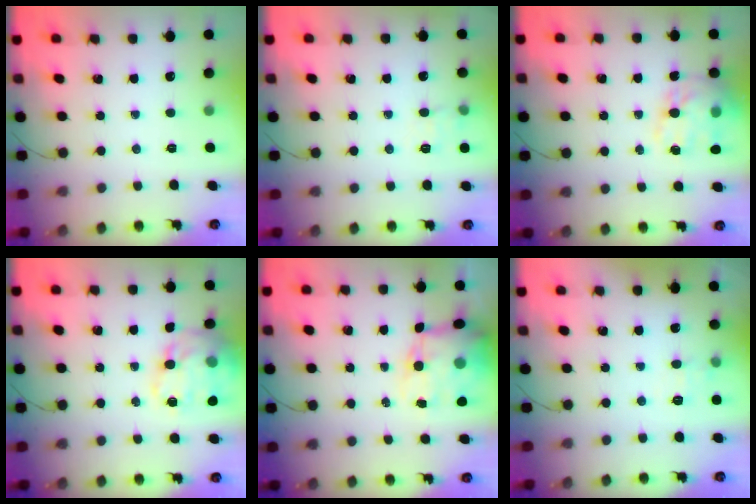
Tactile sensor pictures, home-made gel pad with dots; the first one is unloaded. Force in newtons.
{"total": 7.1, "press": 6.8, "slide": 1.9}
{"total": 17.0, "press": 16.5, "slide": 3.9}
{"total": 16.0, "press": 15.8, "slide": 2.2}
{"total": 13.8, "press": 13.3, "slide": 3.5}
{"total": 7.8, "press": 7.6, "slide": 1.7}